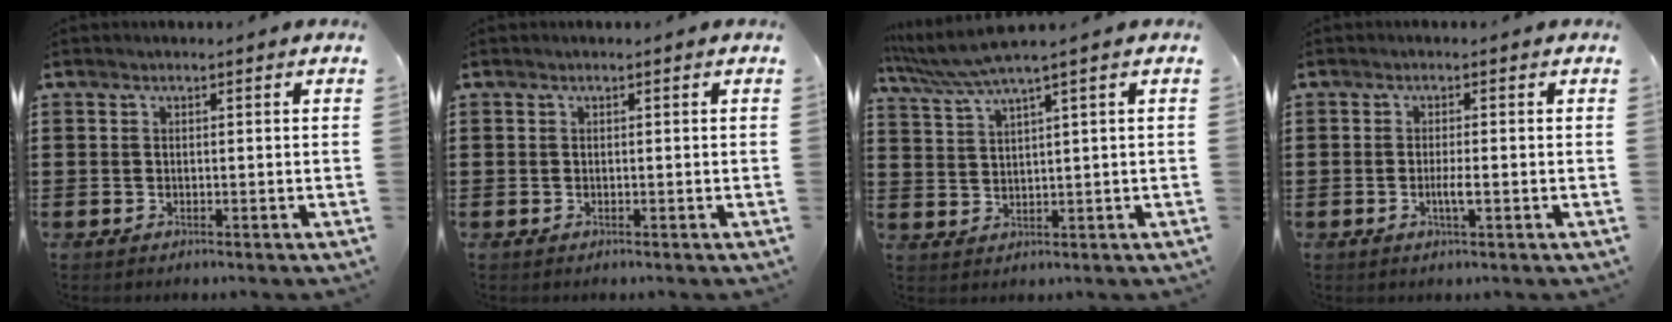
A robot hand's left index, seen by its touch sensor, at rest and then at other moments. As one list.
[{"total": 0.0}, {"total": 4.3, "force": [3.0, -0.4, 3.1], "torque": [-0.078, -0.012, 0.048]}, {"total": 2.4, "force": [-0.5, 0.2, 2.4], "torque": [-0.048, -0.005, -0.012]}]